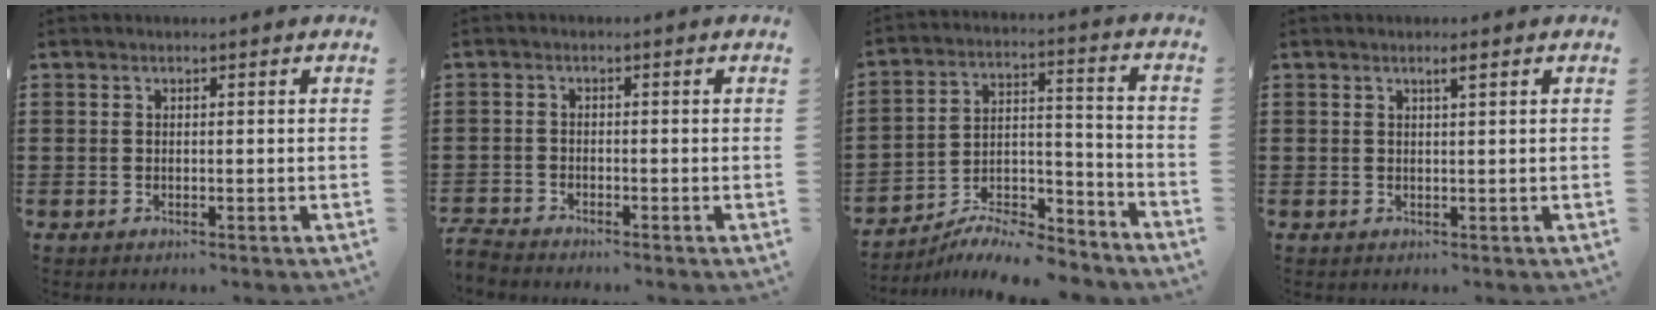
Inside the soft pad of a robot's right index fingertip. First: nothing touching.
{"total": 2.0, "force": [-1.9, 0.2, -0.1], "torque": [-0.004, 0.002, -0.042]}
{"total": 9.3, "force": [-8.6, 1.7, 3.1], "torque": [-0.043, 0.025, -0.165]}
{"total": 1.4, "force": [0.7, 0.1, 1.2], "torque": [-0.023, 0.001, 0.012]}